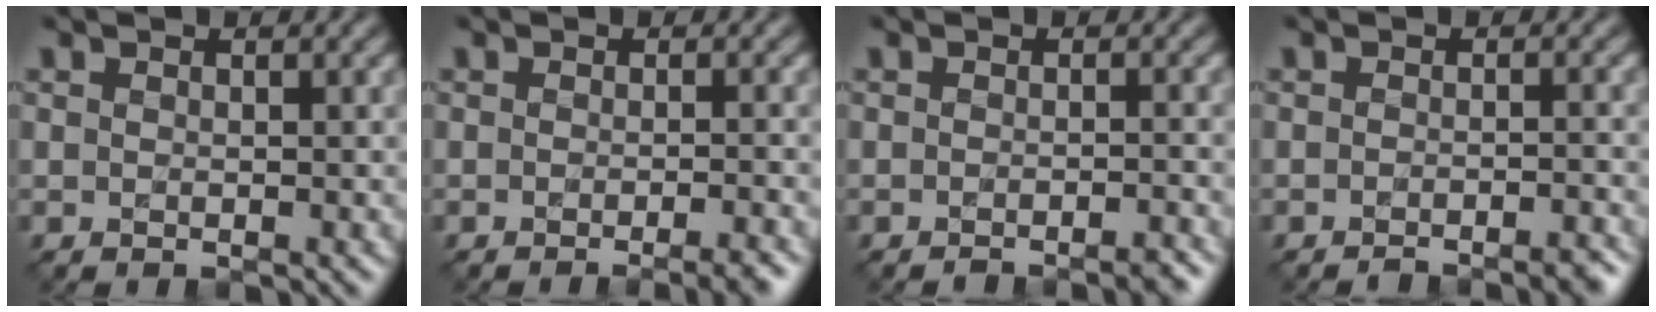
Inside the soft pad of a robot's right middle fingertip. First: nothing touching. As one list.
[{"total": 3.2, "force": [-2.1, 0.6, 2.4], "torque": [-0.021, 0.004, -0.031]}, {"total": 2.1, "force": [-1.9, 0.4, 1.0], "torque": [-0.004, 0.002, -0.028]}, {"total": 2.8, "force": [-2.4, 0.5, 1.3], "torque": [-0.008, 0.004, -0.035]}]